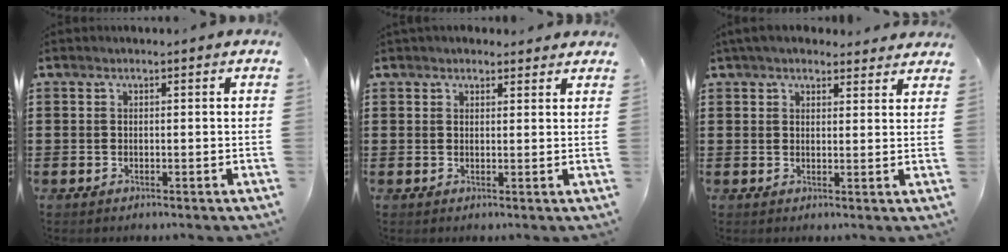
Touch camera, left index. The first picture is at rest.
{"total": 1.8, "force": [1.7, 0.7, 0.2], "torque": [0.000, 0.001, 0.031]}
{"total": 4.0, "force": [3.7, 1.2, 1.3], "torque": [-0.035, -0.003, 0.069]}